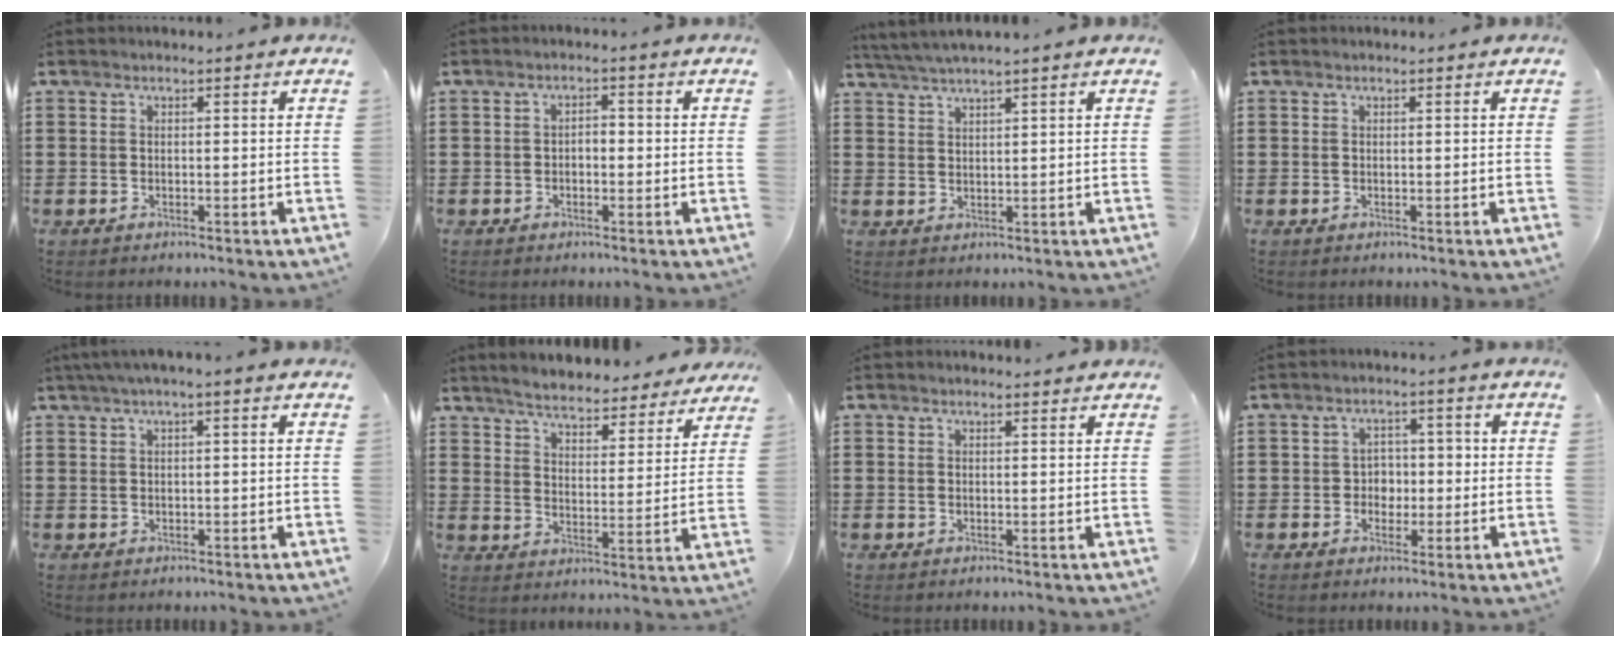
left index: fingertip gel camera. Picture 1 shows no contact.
{"total": 1.4, "force": [-0.5, 0.6, 1.2], "torque": [-0.025, 0.001, -0.010]}
{"total": 2.8, "force": [2.6, -0.6, 0.8], "torque": [-0.022, -0.004, 0.050]}
{"total": 0.0}
{"total": 1.4, "force": [0.2, 0.0, 1.4], "torque": [-0.024, -0.003, 0.004]}
{"total": 5.1, "force": [5.0, -0.2, 1.0], "torque": [-0.045, -0.035, 0.085]}
{"total": 0.7, "force": [0.7, 0.1, 0.2], "torque": [-0.005, 0.000, 0.014]}
{"total": 3.1, "force": [-0.3, 2.7, 1.5], "torque": [-0.033, 0.003, -0.013]}